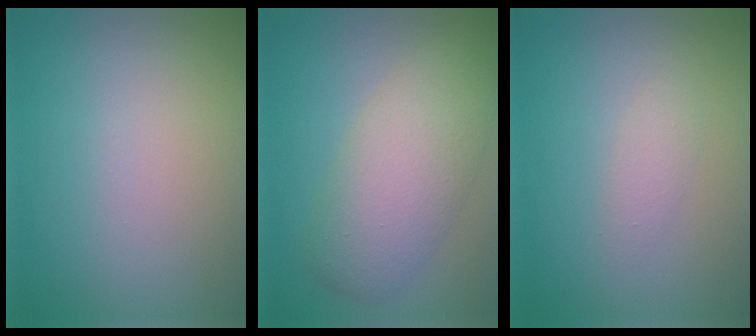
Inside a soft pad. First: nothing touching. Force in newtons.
{"total": 5.9, "press": 5.9, "slide": 0.4}
{"total": 1.1, "press": 1.1, "slide": 0.0}